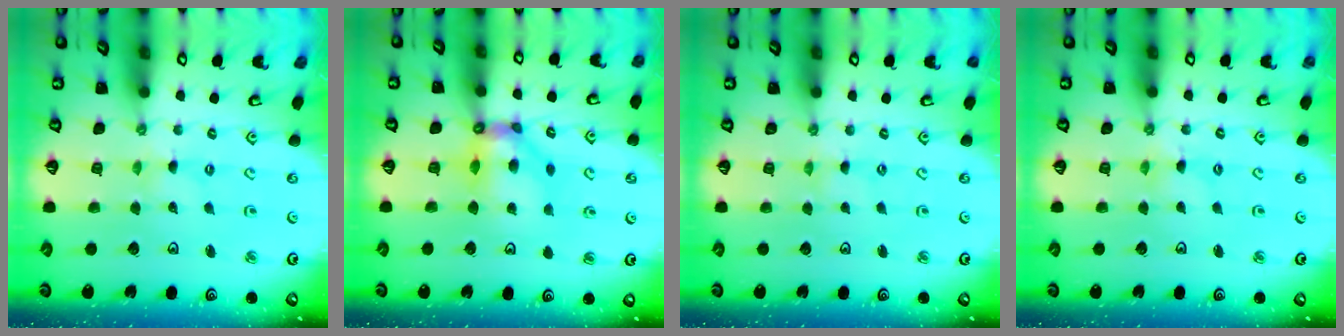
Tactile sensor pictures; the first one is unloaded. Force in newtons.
{"total": 10.1, "press": 10.0, "slide": 1.7}
{"total": 0.0}
{"total": 1.2, "press": 1.1, "slide": 0.2}